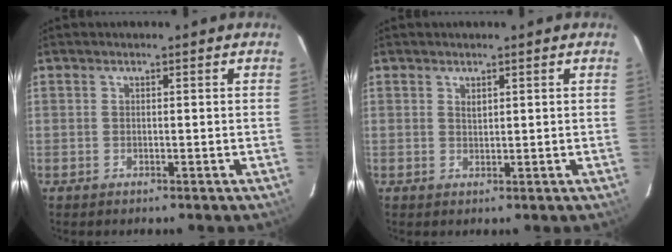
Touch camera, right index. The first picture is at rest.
{"total": 1.0, "force": [0.7, 0.4, 0.5], "torque": [-0.008, 0.001, 0.013]}